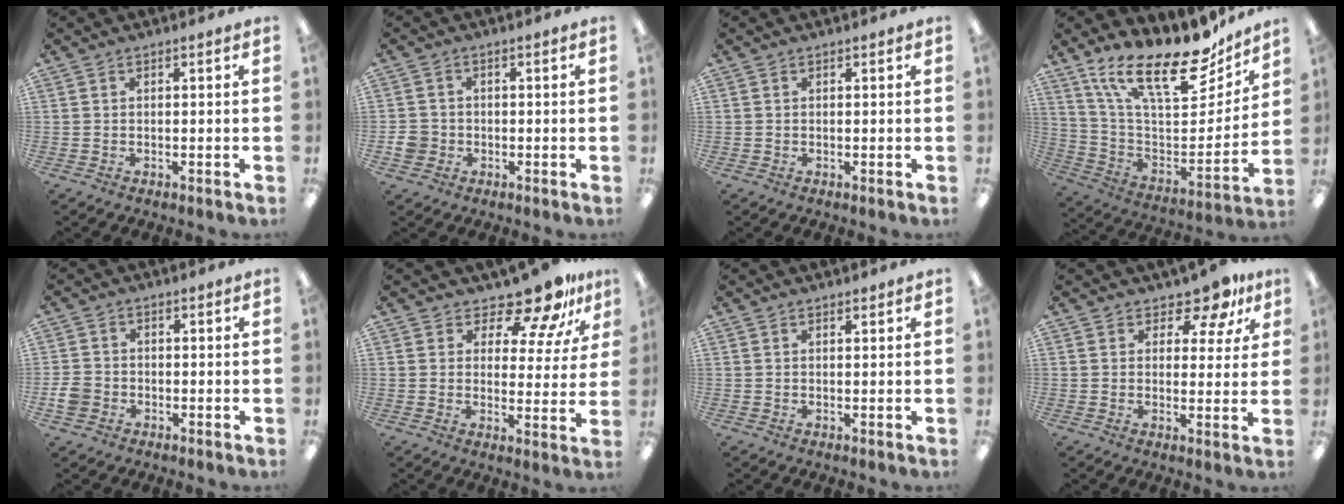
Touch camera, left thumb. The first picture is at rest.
{"total": 4.3, "force": [-1.1, 3.9, 1.4], "torque": [-0.028, 0.007, -0.019]}
{"total": 0.0}
{"total": 22.8, "force": [16.7, 7.6, 13.6], "torque": [-0.224, -0.113, 0.287]}
{"total": 4.0, "force": [-1.2, 3.4, 1.7], "torque": [-0.032, 0.007, -0.023]}
{"total": 12.1, "force": [10.2, 4.3, 4.9], "torque": [-0.080, -0.073, 0.184]}
{"total": 0.9, "force": [0.9, 0.3, 0.1], "torque": [0.005, -0.003, 0.015]}
{"total": 8.3, "force": [6.2, 4.0, 3.8], "torque": [-0.048, -0.039, 0.109]}